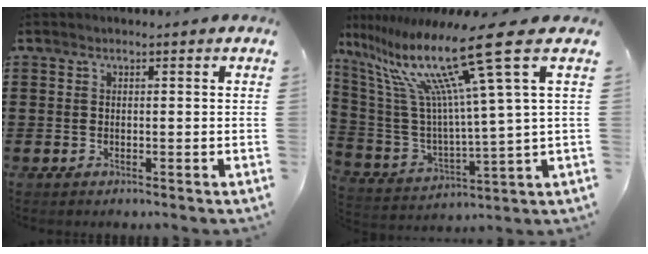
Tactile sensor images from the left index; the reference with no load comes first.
{"total": 18.4, "force": [10.6, 1.3, 15.0], "torque": [-0.312, -0.065, 0.155]}